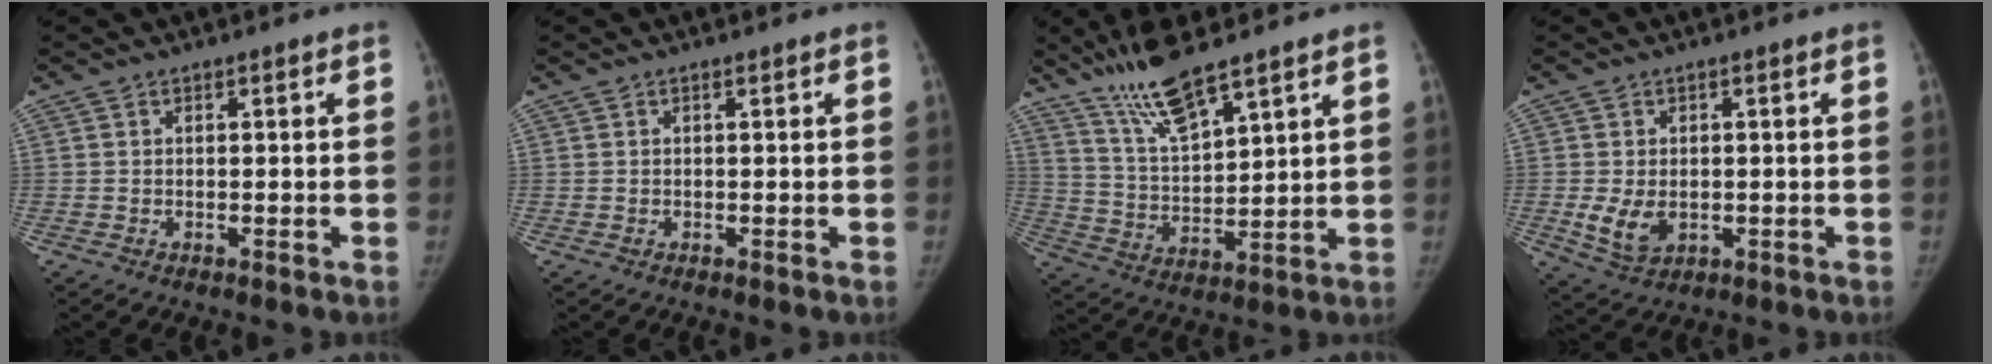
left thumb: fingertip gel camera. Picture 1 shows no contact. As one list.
[{"total": 0.0}, {"total": 12.0, "force": [9.0, 2.3, 7.5], "torque": [-0.131, -0.048, 0.182]}, {"total": 5.7, "force": [-0.9, 3.9, 4.1], "torque": [-0.069, -0.010, -0.005]}]